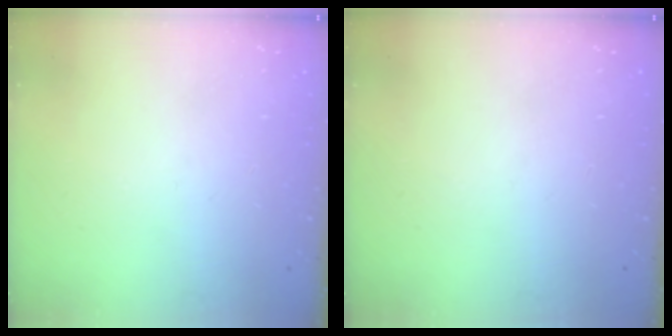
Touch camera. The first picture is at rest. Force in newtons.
{"total": 0.0}